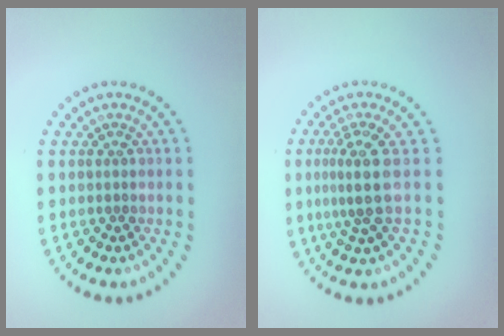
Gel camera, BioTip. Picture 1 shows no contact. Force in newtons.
{"total": 3.0, "press": 2.1, "slide": 2.1}